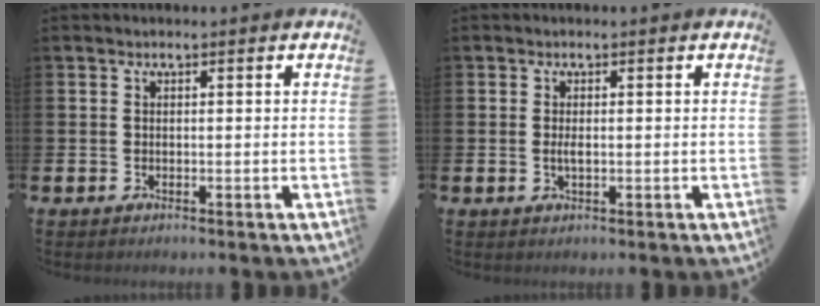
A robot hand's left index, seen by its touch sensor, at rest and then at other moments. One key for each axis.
{"total": 1.4, "fx": 0.0, "fy": 0.5, "fz": 1.3, "tx": -0.017, "ty": -0.001, "tz": -0.004}